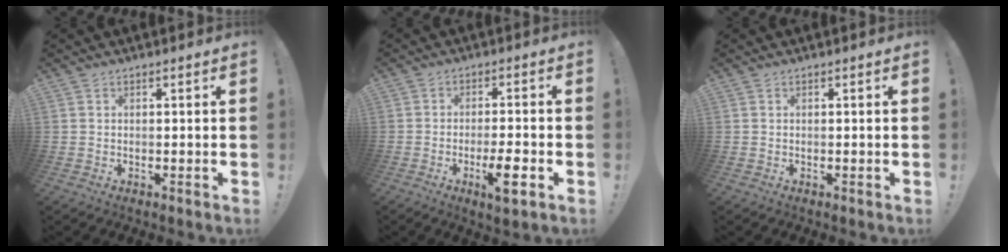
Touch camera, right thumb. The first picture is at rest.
{"total": 7.1, "force": [-3.7, 1.5, 5.9], "torque": [-0.098, 0.012, -0.059]}
{"total": 0.0}